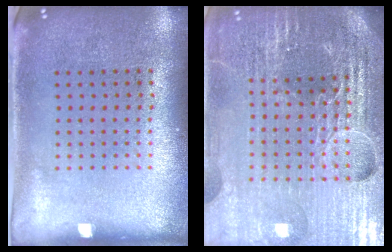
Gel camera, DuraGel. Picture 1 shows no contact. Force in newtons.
{"total": 6.3, "press": 5.5, "slide": 2.9}